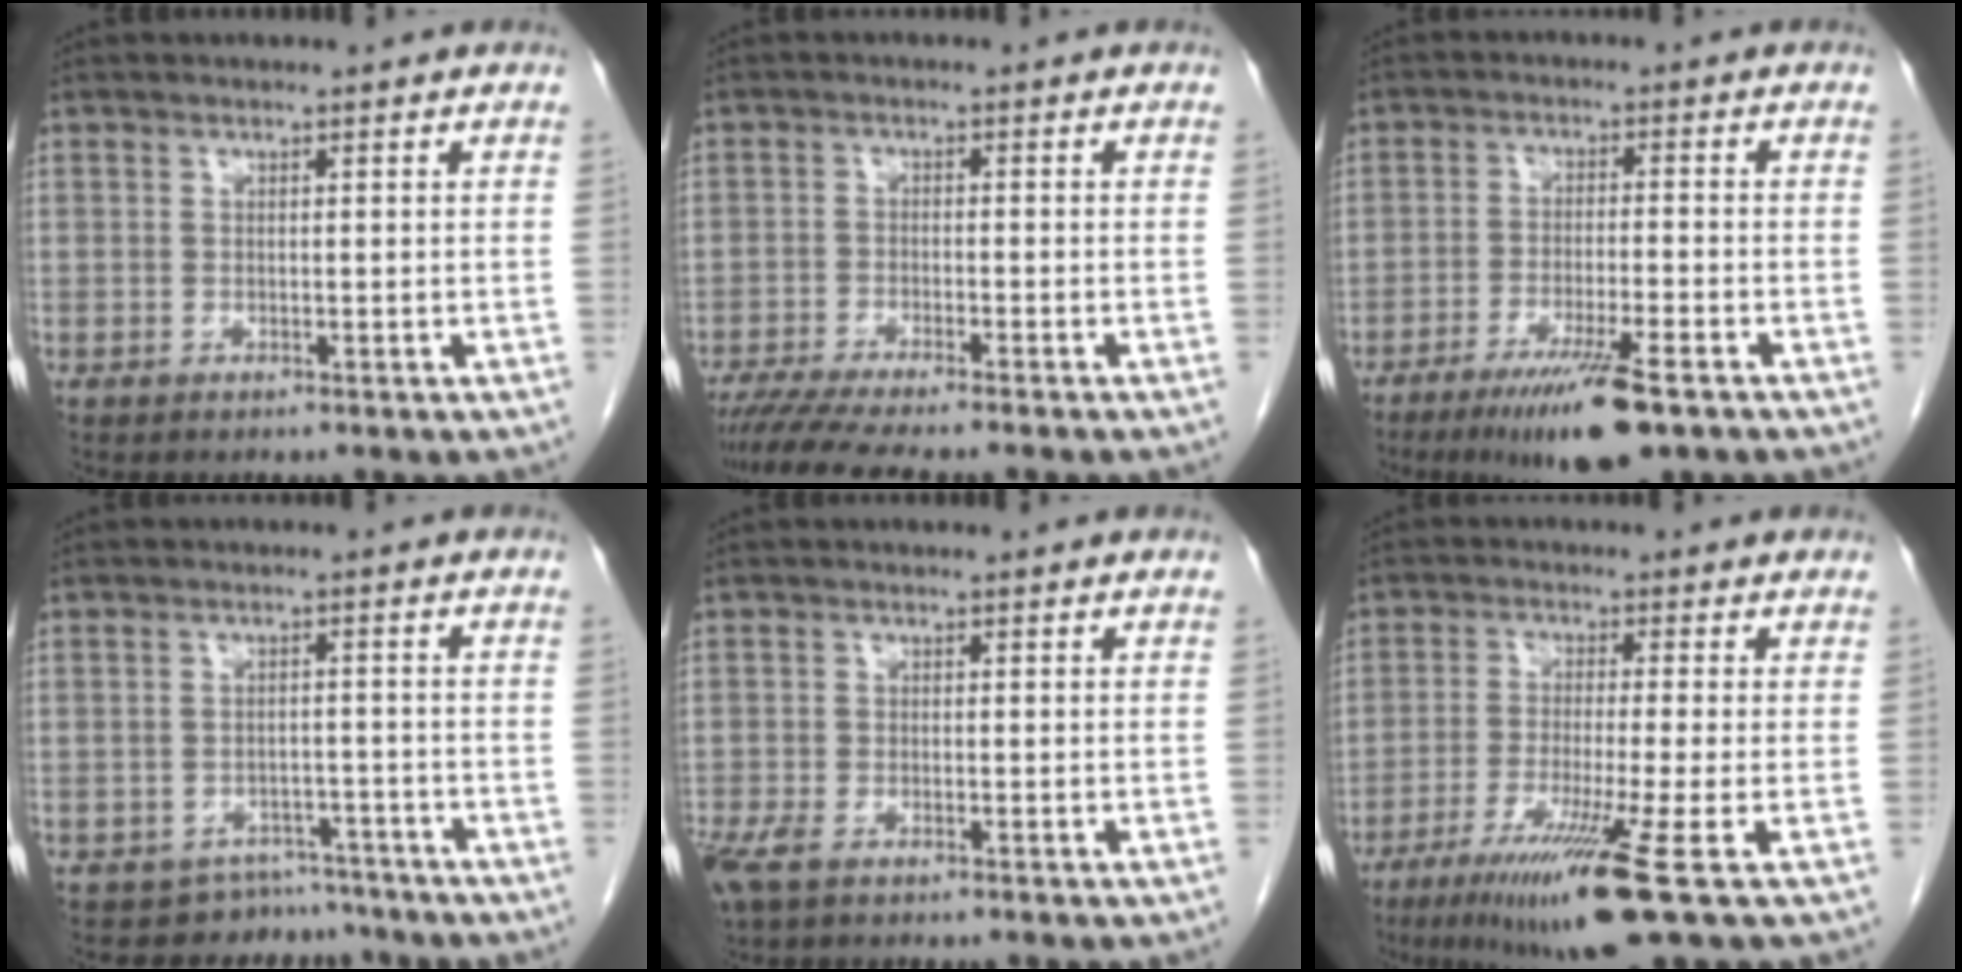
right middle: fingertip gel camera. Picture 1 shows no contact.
{"total": 9.7, "force": [-8.3, -0.2, 4.9], "torque": [-0.067, -0.022, -0.129]}
{"total": 10.1, "force": [-6.5, 1.0, 7.6], "torque": [-0.133, -0.025, -0.104]}
{"total": 5.6, "force": [-5.0, 2.2, -1.4], "torque": [0.021, 0.024, -0.066]}
{"total": 4.3, "force": [-3.0, 1.5, 2.7], "torque": [-0.063, -0.012, -0.051]}
{"total": 11.5, "force": [-6.2, -1.3, 9.6], "torque": [-0.176, -0.040, -0.107]}